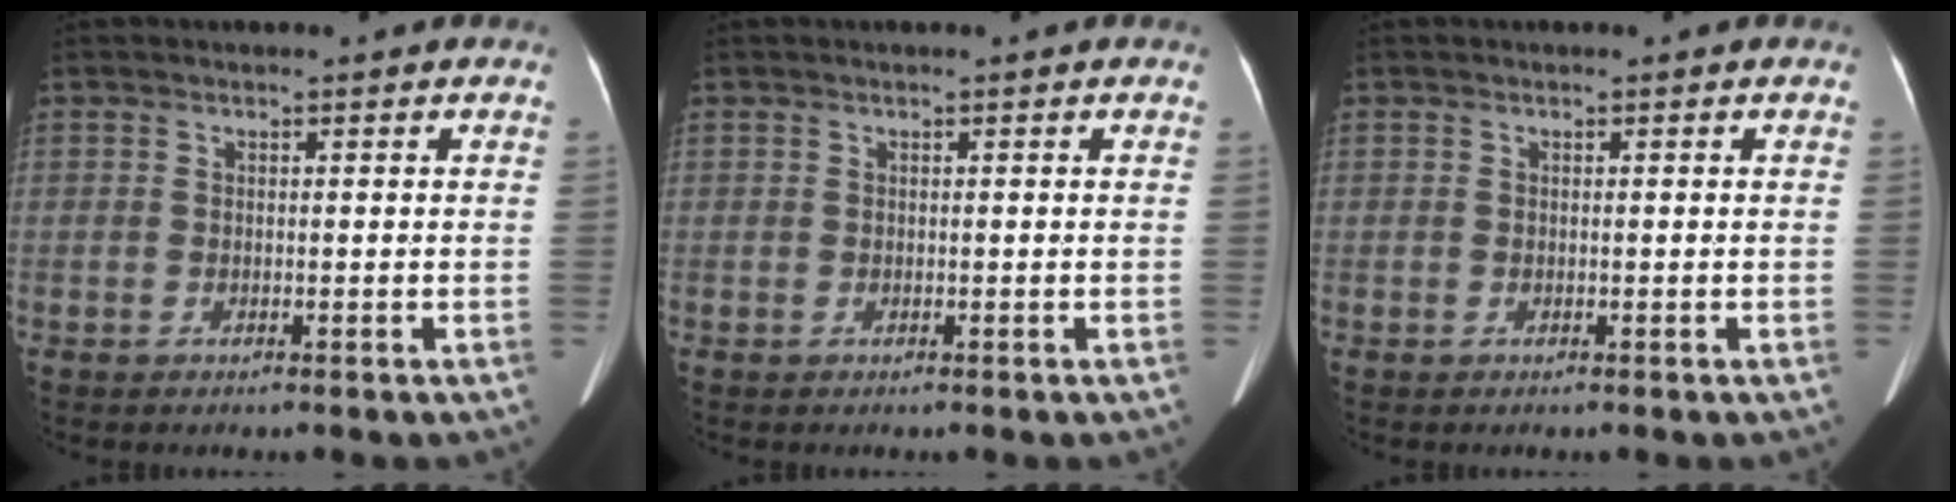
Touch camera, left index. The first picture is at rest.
{"total": 0.0}
{"total": 0.0}